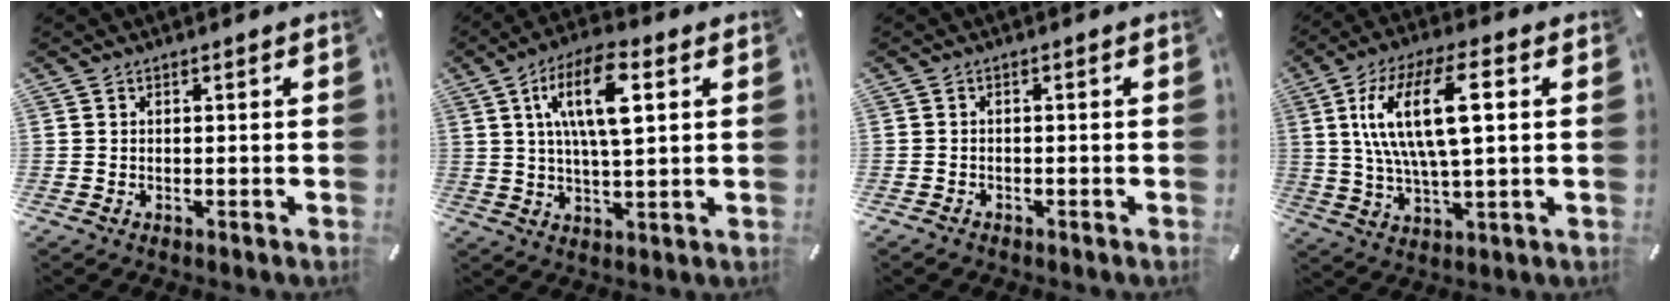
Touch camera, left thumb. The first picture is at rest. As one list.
[{"total": 12.9, "force": [4.2, 4.5, 11.3], "torque": [-0.210, 0.005, 0.069]}, {"total": 1.1, "force": [-0.9, 0.6, 0.3], "torque": [-0.005, 0.003, -0.020]}, {"total": 17.1, "force": [4.1, 6.2, 15.4], "torque": [-0.326, 0.001, 0.061]}]